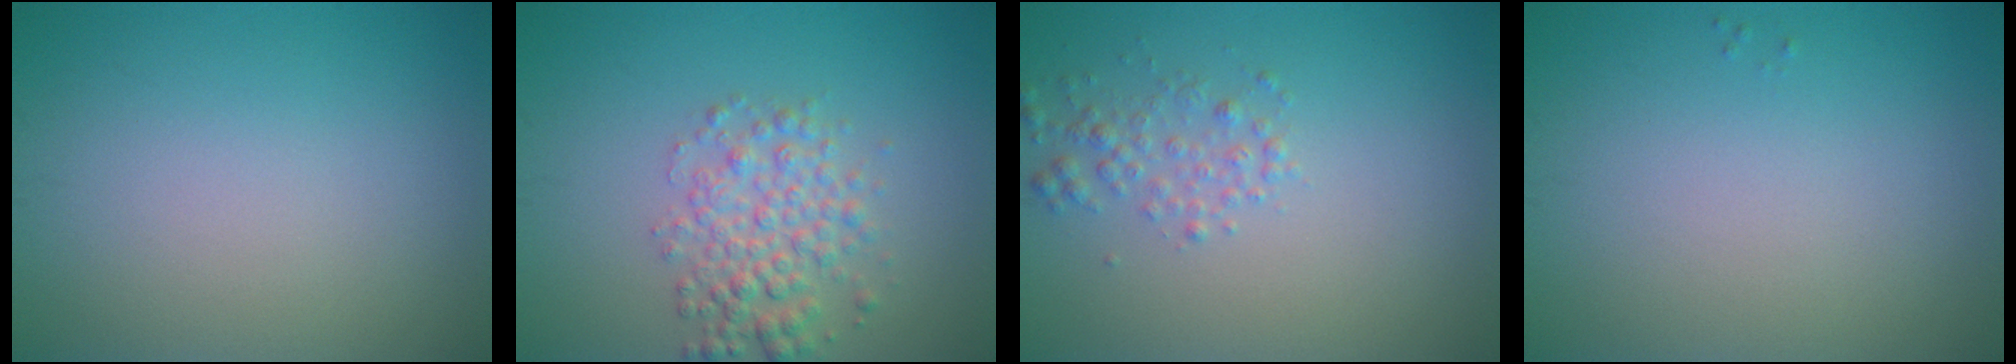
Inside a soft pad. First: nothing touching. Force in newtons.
{"total": 3.7, "press": 3.7, "slide": 0.1}
{"total": 1.9, "press": 1.9, "slide": 0.1}
{"total": 0.0}